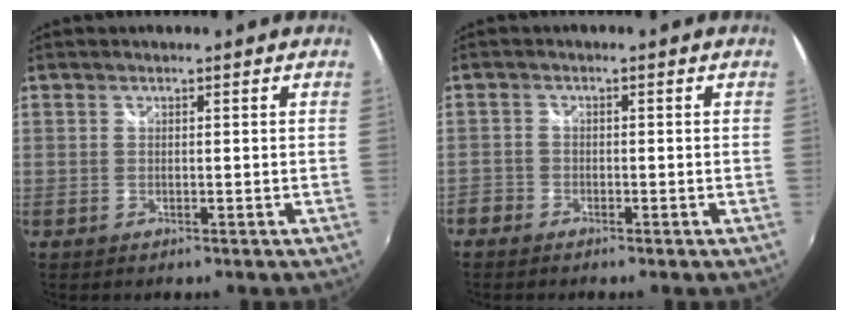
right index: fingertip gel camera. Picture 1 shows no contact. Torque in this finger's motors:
{"motor_torque": [0.07, -0.05, -0.02, 0.00]}